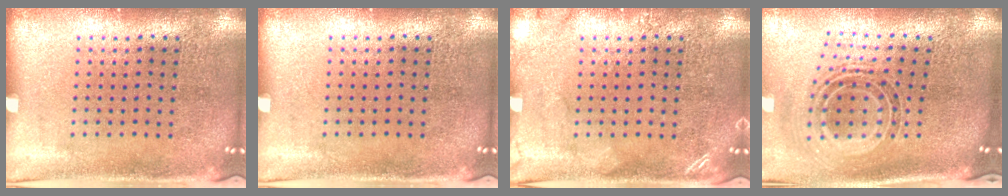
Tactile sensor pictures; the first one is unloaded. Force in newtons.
{"total": 0.0}
{"total": 1.7, "press": 1.6, "slide": 0.3}
{"total": 1.2, "press": 1.0, "slide": 0.7}